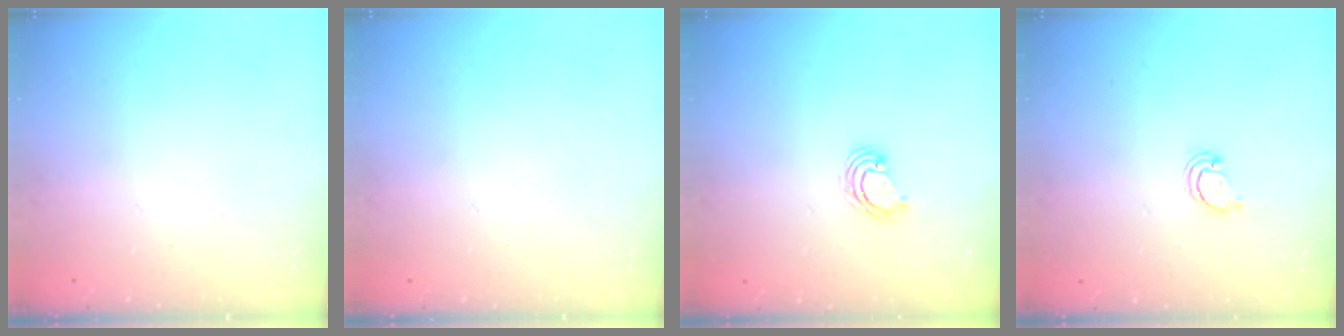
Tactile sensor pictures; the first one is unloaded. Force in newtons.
{"total": 0.0}
{"total": 3.5, "press": 3.5, "slide": 0.2}
{"total": 2.4, "press": 2.4, "slide": 0.2}